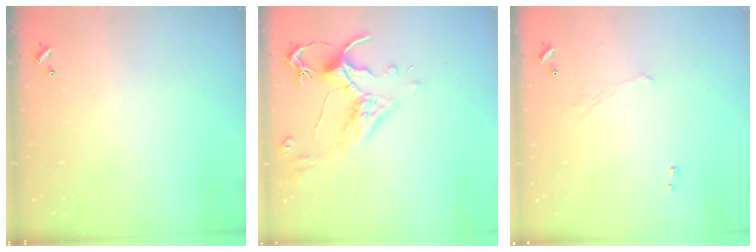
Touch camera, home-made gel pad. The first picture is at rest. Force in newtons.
{"total": 2.5, "press": 2.2, "slide": 1.3}
{"total": 0.9, "press": 0.7, "slide": 0.5}